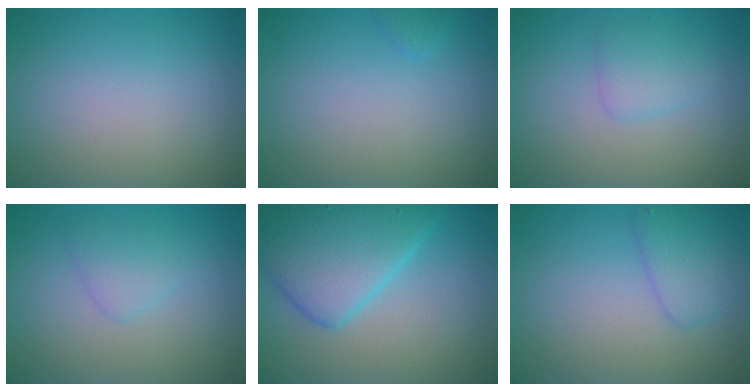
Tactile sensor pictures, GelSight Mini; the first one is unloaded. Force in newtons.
{"total": 0.6, "press": 0.6, "slide": 0.1}
{"total": 1.9, "press": 1.9, "slide": 0.1}
{"total": 1.6, "press": 1.6, "slide": 0.2}
{"total": 7.1, "press": 7.1, "slide": 0.1}
{"total": 2.6, "press": 2.5, "slide": 0.2}